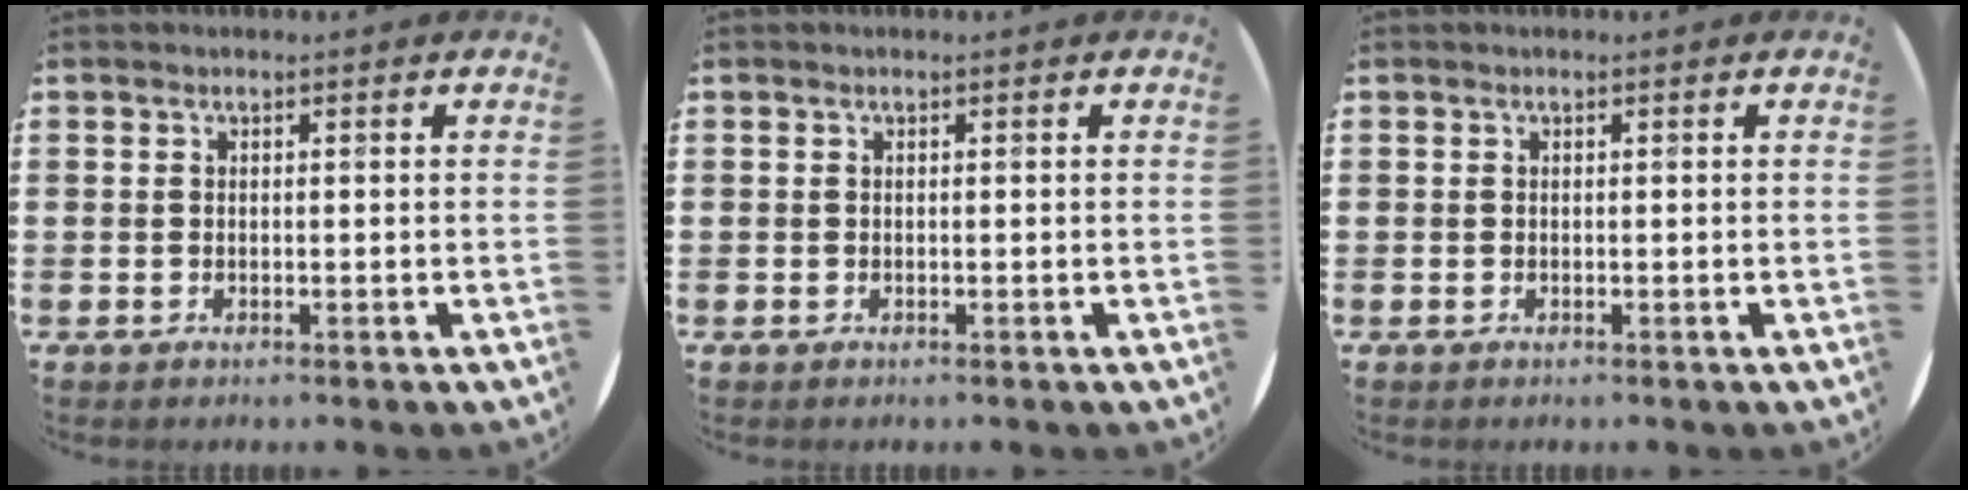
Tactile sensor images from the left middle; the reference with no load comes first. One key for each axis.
{"total": 0.0}
{"total": 0.0}